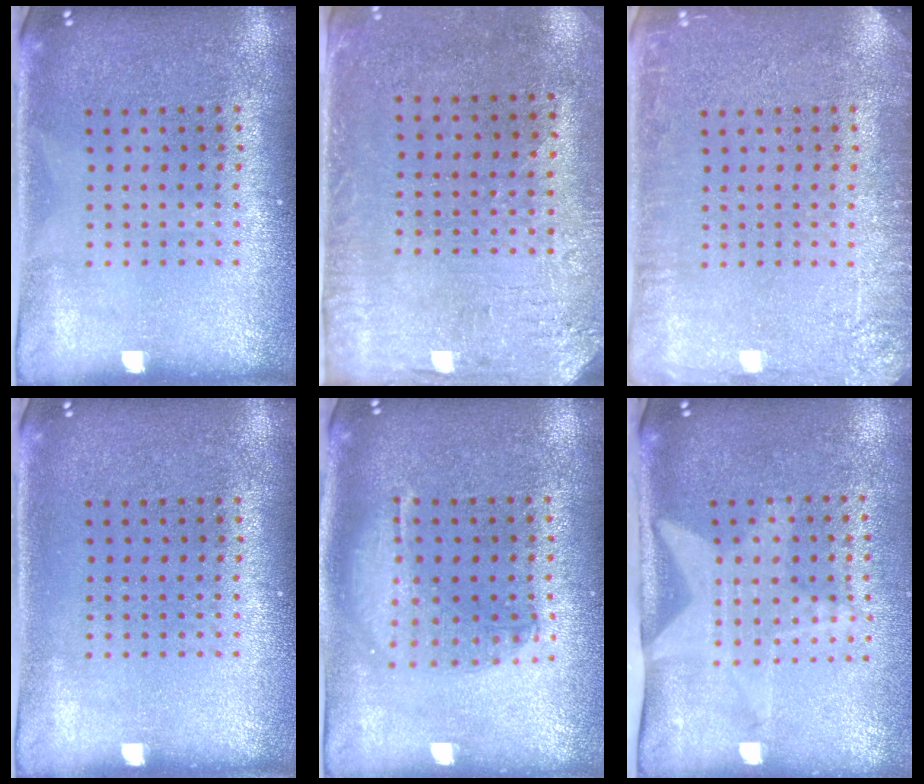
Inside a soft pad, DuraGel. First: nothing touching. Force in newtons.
{"total": 3.2, "press": 2.5, "slide": 2.0}
{"total": 2.9, "press": 2.9, "slide": 0.4}
{"total": 0.0}
{"total": 1.3, "press": 1.3, "slide": 0.4}
{"total": 2.1, "press": 1.5, "slide": 1.4}